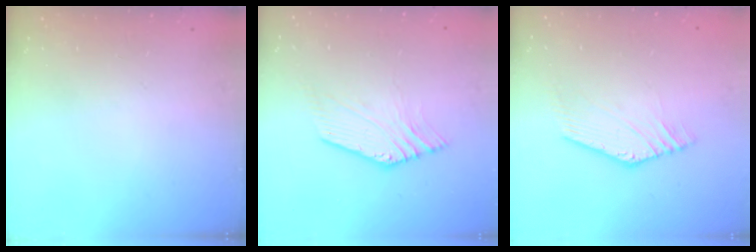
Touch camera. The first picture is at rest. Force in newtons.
{"total": 4.6, "press": 4.4, "slide": 1.2}
{"total": 2.2, "press": 2.2, "slide": 0.3}